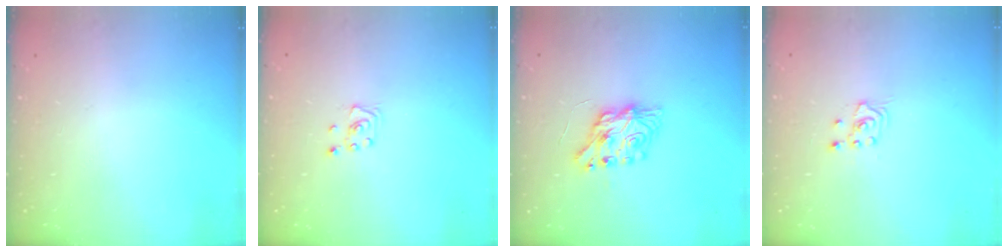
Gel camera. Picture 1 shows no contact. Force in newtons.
{"total": 3.0, "press": 2.9, "slide": 0.3}
{"total": 8.3, "press": 8.2, "slide": 0.4}
{"total": 2.5, "press": 2.4, "slide": 0.9}